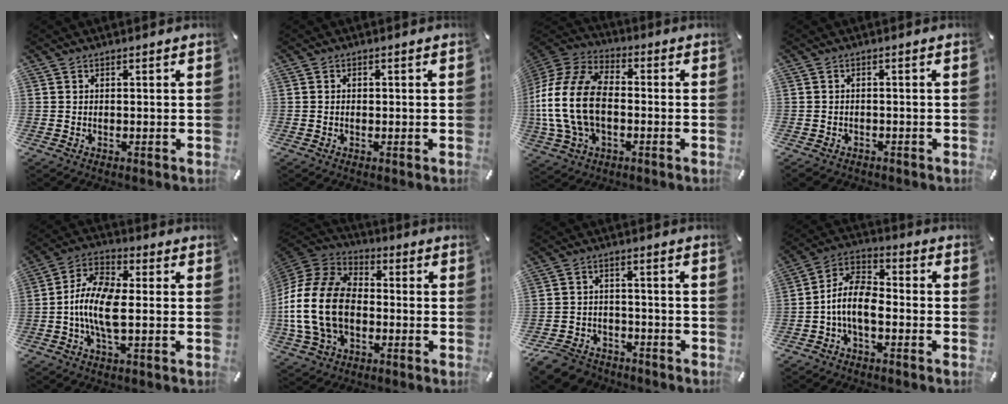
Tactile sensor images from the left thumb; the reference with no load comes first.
{"total": 0.9, "force": [-0.2, 0.6, 0.7], "torque": [-0.014, 0.002, -0.004]}
{"total": 18.1, "force": [-2.5, 12.1, 13.2], "torque": [-0.295, 0.014, -0.049]}
{"total": 1.9, "force": [-1.5, 1.0, 0.5], "torque": [-0.016, 0.005, -0.035]}
{"total": 11.2, "force": [-1.8, 5.1, 9.8], "torque": [-0.211, -0.001, -0.033]}
{"total": 19.3, "force": [-3.6, 14.0, 12.8], "torque": [-0.276, 0.028, -0.066]}
{"total": 7.1, "force": [-5.6, 3.9, 1.9], "torque": [-0.042, 0.025, -0.108]}
{"total": 9.3, "force": [-3.8, 5.2, 6.7], "torque": [-0.148, 0.004, -0.076]}